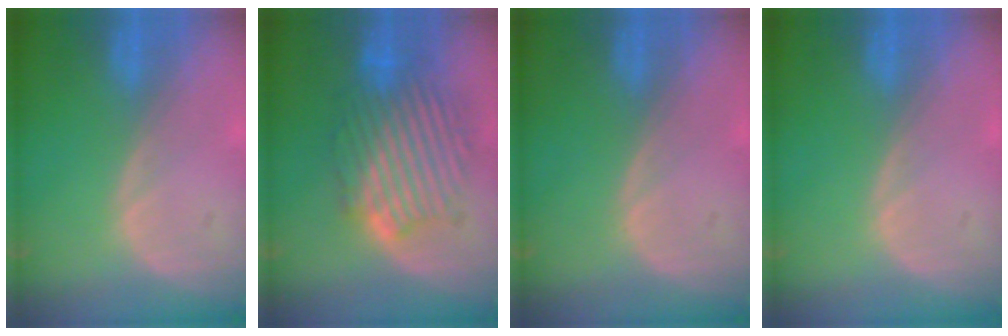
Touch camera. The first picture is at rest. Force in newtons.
{"total": 9.2, "press": 9.2, "slide": 0.5}
{"total": 0.0}
{"total": 0.0}